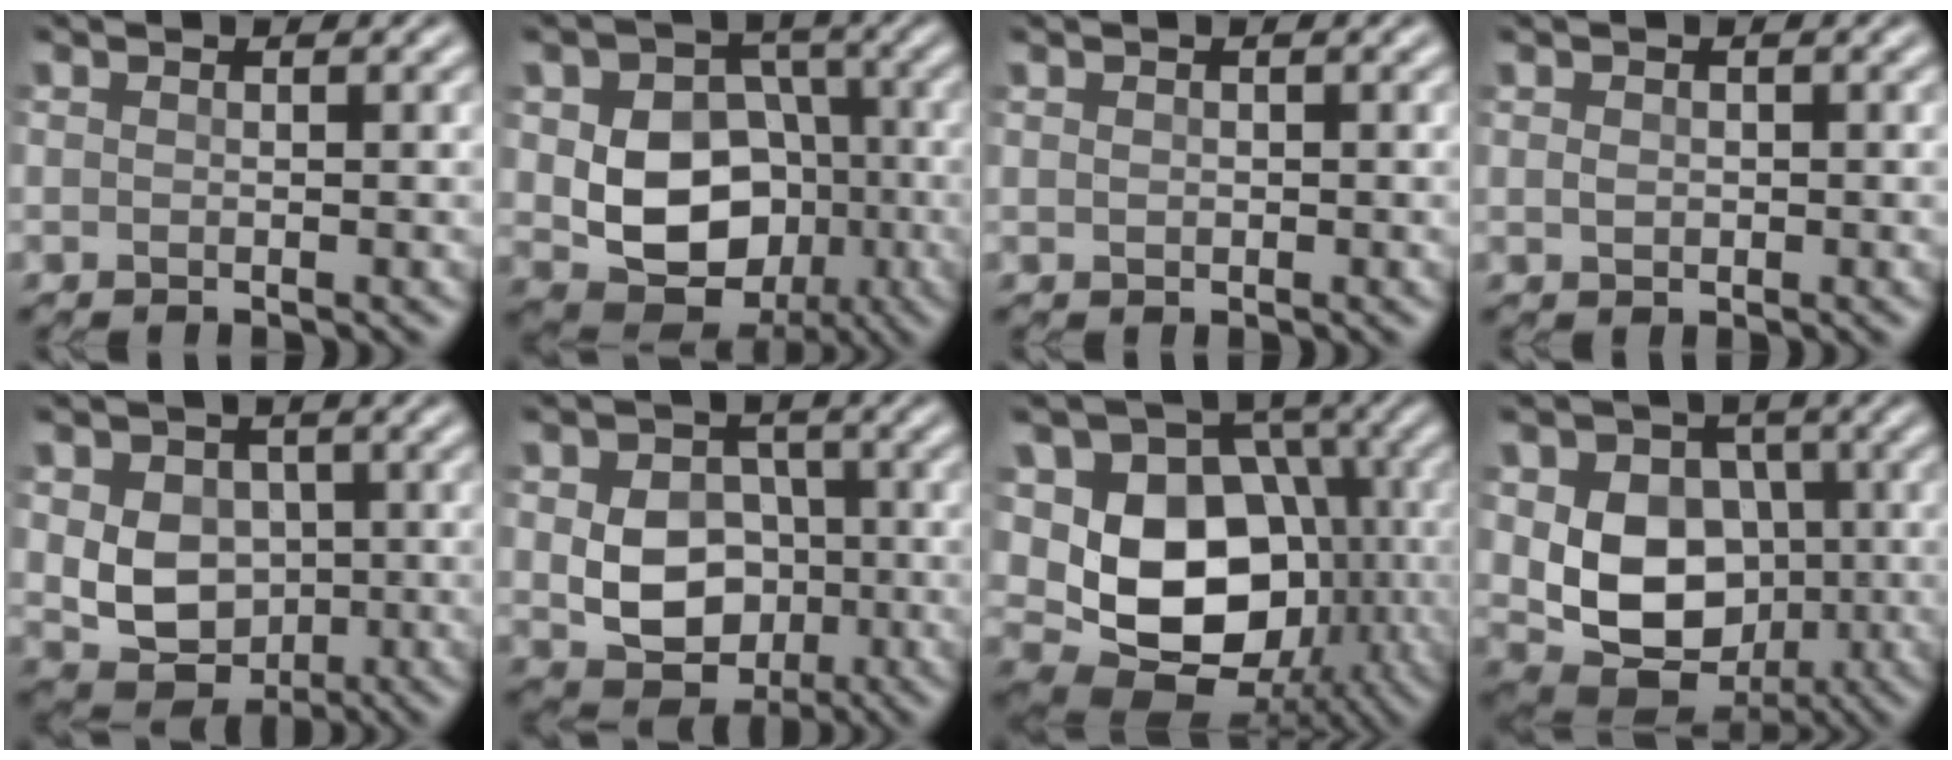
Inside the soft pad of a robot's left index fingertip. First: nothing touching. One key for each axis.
{"total": 9.8, "fx": -1.0, "fy": 7.5, "fz": 6.3, "tx": -0.109, "ty": -0.017, "tz": -0.018}
{"total": 0.6, "fx": 0.1, "fy": 0.5, "fz": 0.3, "tx": -0.008, "ty": -0.003, "tz": 0.005}
{"total": 1.1, "fx": 0.1, "fy": 0.9, "fz": 0.6, "tx": -0.014, "ty": -0.003, "tz": 0.003}
{"total": 6.3, "fx": -0.1, "fy": 5.1, "fz": 3.8, "tx": -0.069, "ty": -0.012, "tz": -0.001}
{"total": 8.1, "fx": -0.8, "fy": 6.5, "fz": 4.8, "tx": -0.075, "ty": -0.010, "tz": -0.016}
{"total": 14.3, "fx": -1.0, "fy": 11.2, "fz": 8.9, "tx": -0.159, "ty": -0.011, "tz": -0.006}
{"total": 10.0, "fx": -0.3, "fy": 7.7, "fz": 6.4, "tx": -0.096, "ty": -0.013, "tz": -0.012}